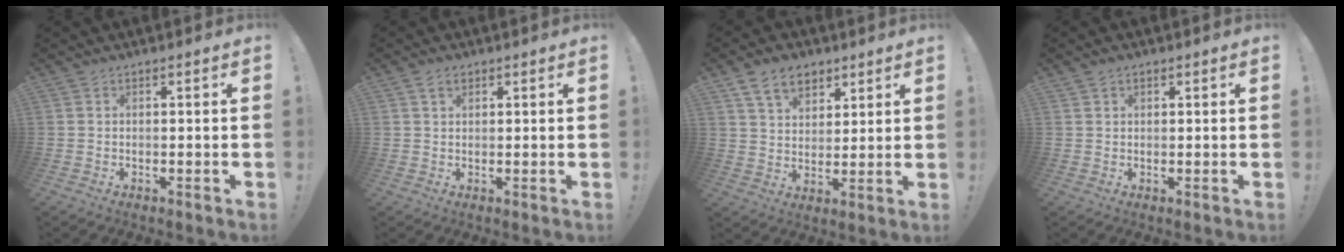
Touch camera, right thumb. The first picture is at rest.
{"total": 2.5, "force": [1.4, 1.6, 1.3], "torque": [-0.011, -0.003, 0.024]}
{"total": 10.6, "force": [6.4, 7.1, 4.6], "torque": [-0.066, -0.029, 0.122]}
{"total": 1.4, "force": [0.9, 1.1, 0.3], "torque": [0.002, -0.003, 0.015]}